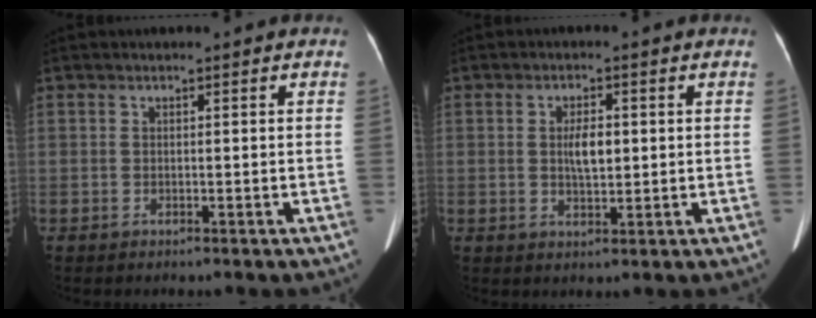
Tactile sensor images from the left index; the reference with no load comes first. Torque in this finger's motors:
{"motor_torque": [0.94, -0.07, 0.42, 0.02]}